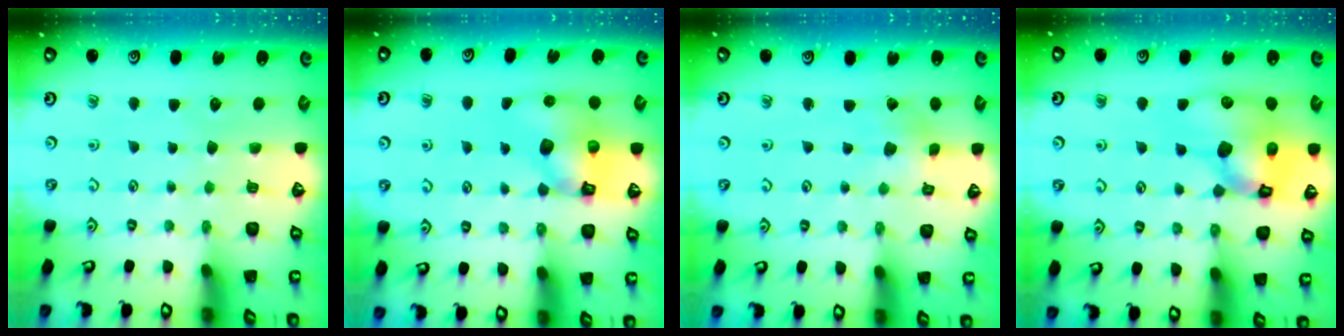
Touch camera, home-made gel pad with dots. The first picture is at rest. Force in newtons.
{"total": 9.3, "press": 9.2, "slide": 1.4}
{"total": 2.1, "press": 2.1, "slide": 0.2}
{"total": 19.0, "press": 18.8, "slide": 2.7}